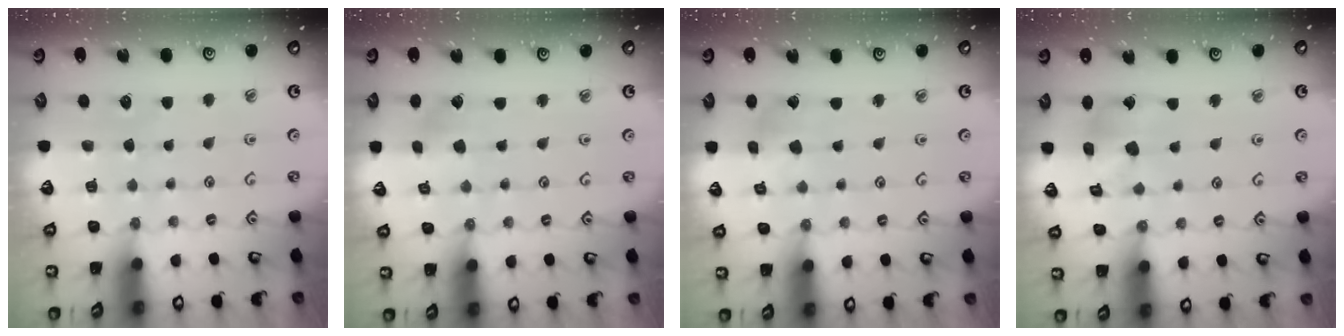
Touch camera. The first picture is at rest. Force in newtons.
{"total": 1.8, "press": 1.8, "slide": 0.1}
{"total": 3.0, "press": 3.0, "slide": 0.4}
{"total": 9.2, "press": 9.1, "slide": 1.1}